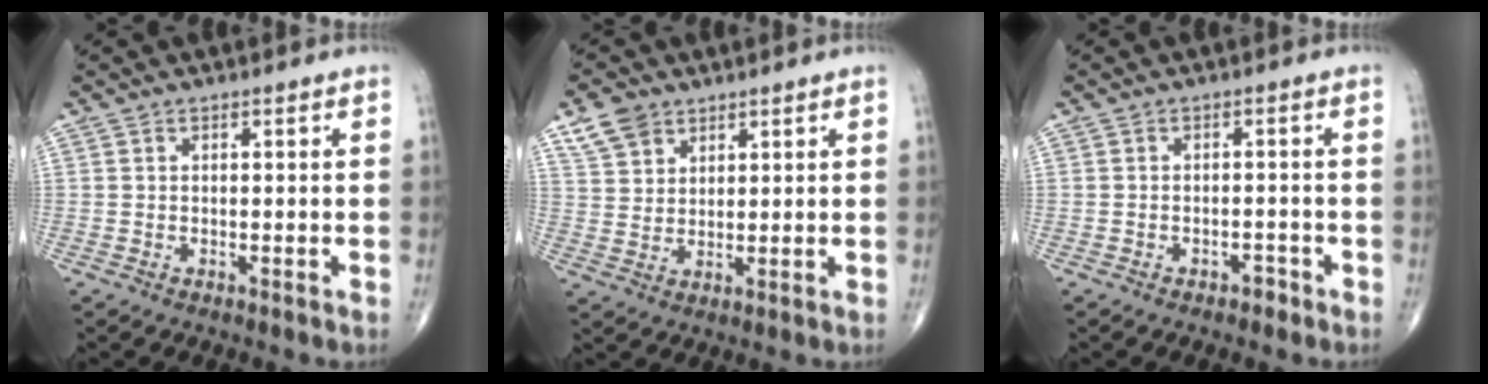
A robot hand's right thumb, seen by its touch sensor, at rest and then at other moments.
{"total": 6.0, "force": [3.9, 4.0, 2.2], "torque": [-0.028, -0.014, 0.082]}
{"total": 1.9, "force": [-1.3, 1.1, 0.8], "torque": [-0.011, 0.010, -0.017]}